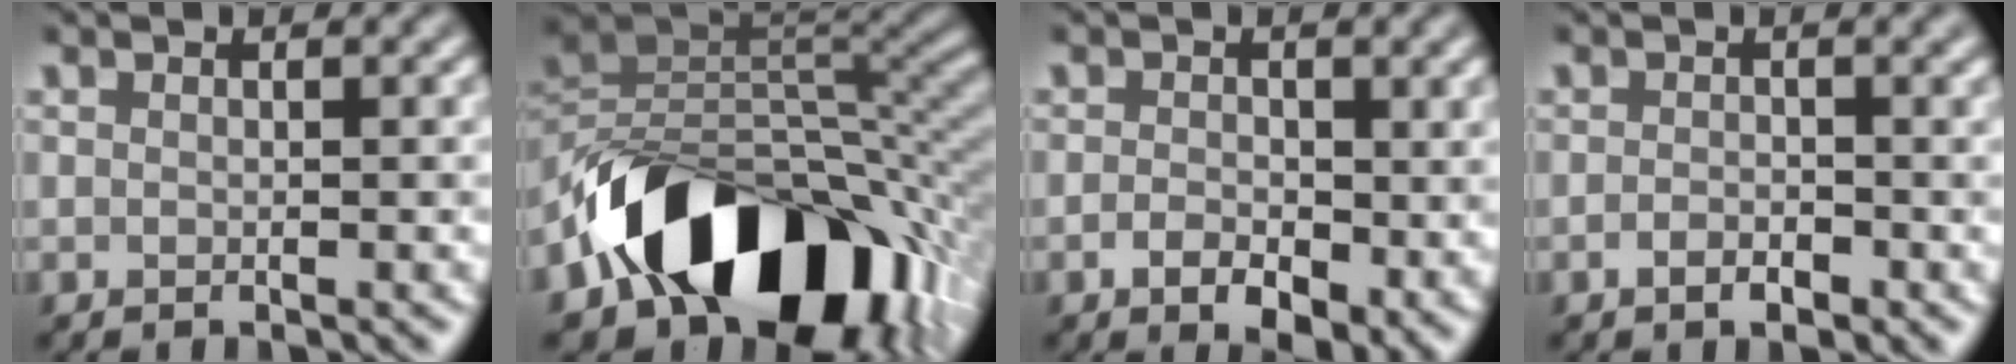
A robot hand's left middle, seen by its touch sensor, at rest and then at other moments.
{"total": 13.6, "force": [-7.2, 8.5, 7.9], "torque": [-0.102, 0.000, -0.130]}
{"total": 3.9, "force": [-1.0, 2.2, 3.1], "torque": [-0.047, -0.010, -0.016]}
{"total": 1.6, "force": [-0.8, 0.6, 1.2], "torque": [-0.023, -0.001, -0.015]}